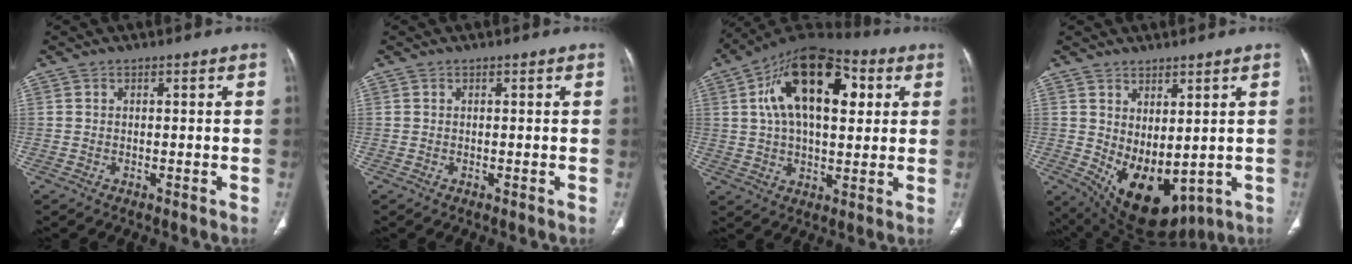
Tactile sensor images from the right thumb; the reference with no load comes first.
{"total": 0.0}
{"total": 20.8, "force": [6.0, 11.0, 16.6], "torque": [-0.247, 0.010, 0.087]}
{"total": 12.6, "force": [-0.6, 7.0, 10.5], "torque": [-0.150, -0.017, 0.028]}